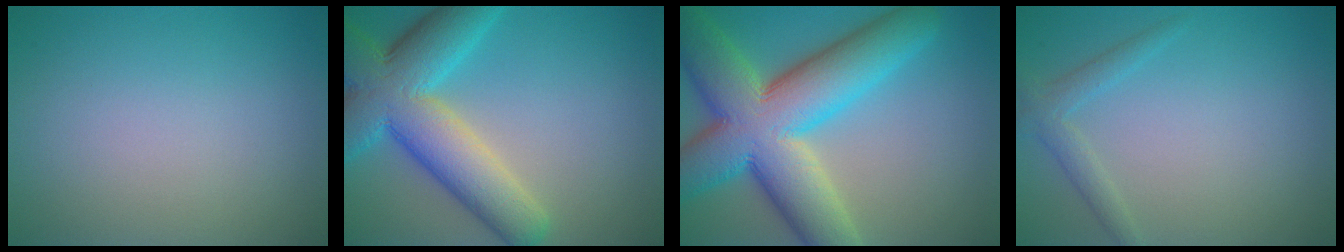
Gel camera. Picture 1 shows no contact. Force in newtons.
{"total": 10.4, "press": 10.4, "slide": 0.6}
{"total": 14.0, "press": 14.0, "slide": 0.9}
{"total": 1.9, "press": 1.9, "slide": 0.2}